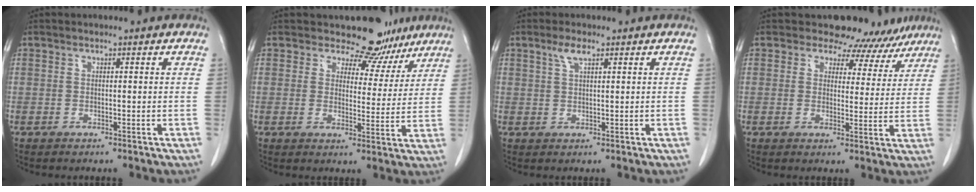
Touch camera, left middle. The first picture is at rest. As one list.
[{"total": 9.2, "force": [7.8, 4.7, 1.1], "torque": [0.012, -0.011, 0.084]}, {"total": 2.4, "force": [1.5, 0.6, 1.8], "torque": [-0.041, 0.006, 0.033]}, {"total": 10.3, "force": [8.8, 5.2, 0.7], "torque": [0.027, -0.004, 0.079]}]